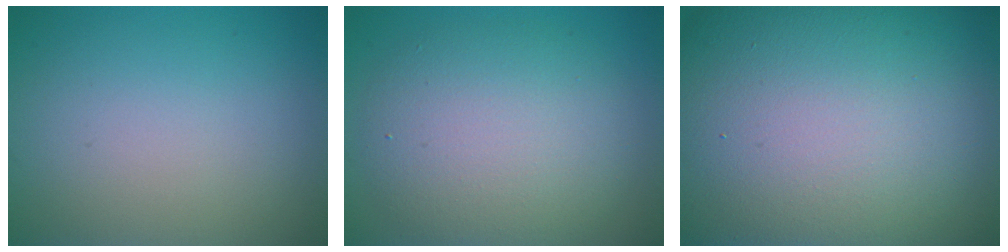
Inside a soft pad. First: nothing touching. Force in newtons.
{"total": 6.9, "press": 6.9, "slide": 0.5}
{"total": 28.7, "press": 28.7, "slide": 0.9}